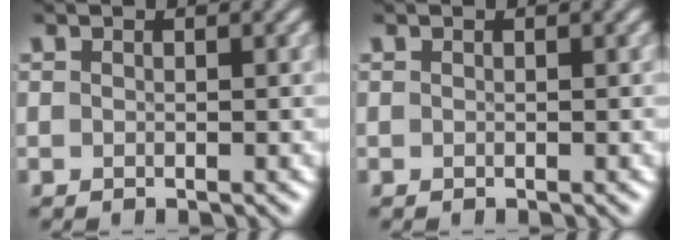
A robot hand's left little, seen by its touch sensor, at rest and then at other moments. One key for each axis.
{"total": 0.0}